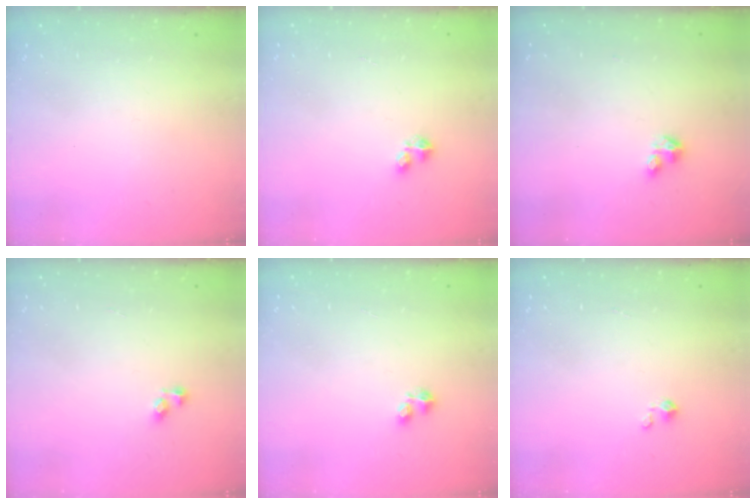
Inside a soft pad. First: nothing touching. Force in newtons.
{"total": 2.4, "press": 2.4, "slide": 0.5}
{"total": 2.9, "press": 2.8, "slide": 0.6}
{"total": 2.0, "press": 2.0, "slide": 0.3}
{"total": 2.4, "press": 2.3, "slide": 0.6}
{"total": 2.3, "press": 2.2, "slide": 0.3}